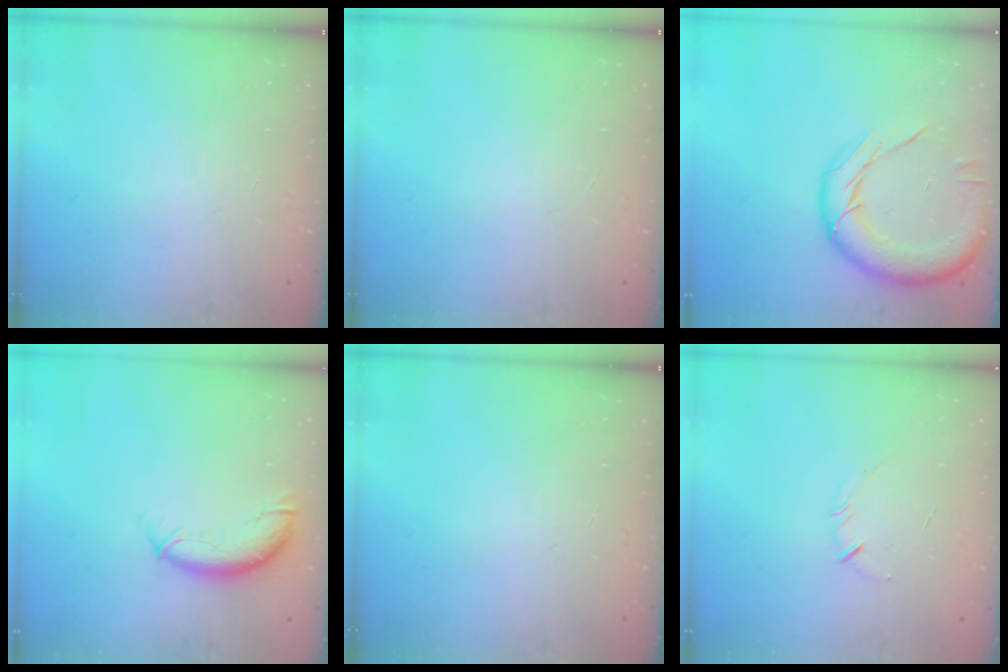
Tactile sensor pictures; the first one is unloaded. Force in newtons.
{"total": 0.0}
{"total": 17.3, "press": 17.2, "slide": 1.8}
{"total": 9.8, "press": 9.6, "slide": 1.9}
{"total": 0.0}
{"total": 2.5, "press": 2.4, "slide": 0.4}